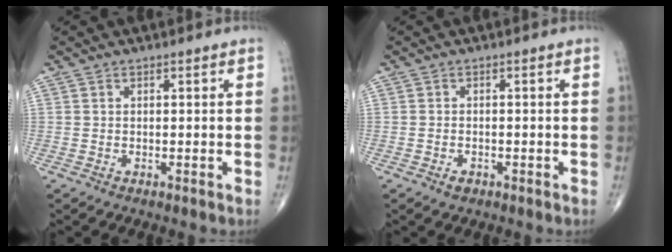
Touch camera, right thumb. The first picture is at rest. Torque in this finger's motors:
{"motor_torque": [-0.18, 0.03, -0.09, -0.07, 0.02]}